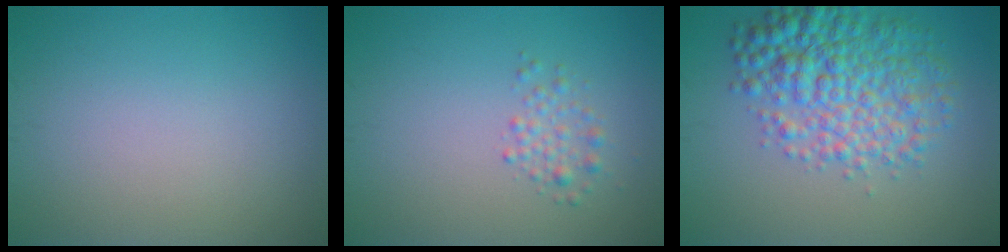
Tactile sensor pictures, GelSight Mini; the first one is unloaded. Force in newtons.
{"total": 1.6, "press": 1.6, "slide": 0.1}
{"total": 6.9, "press": 6.9, "slide": 0.1}